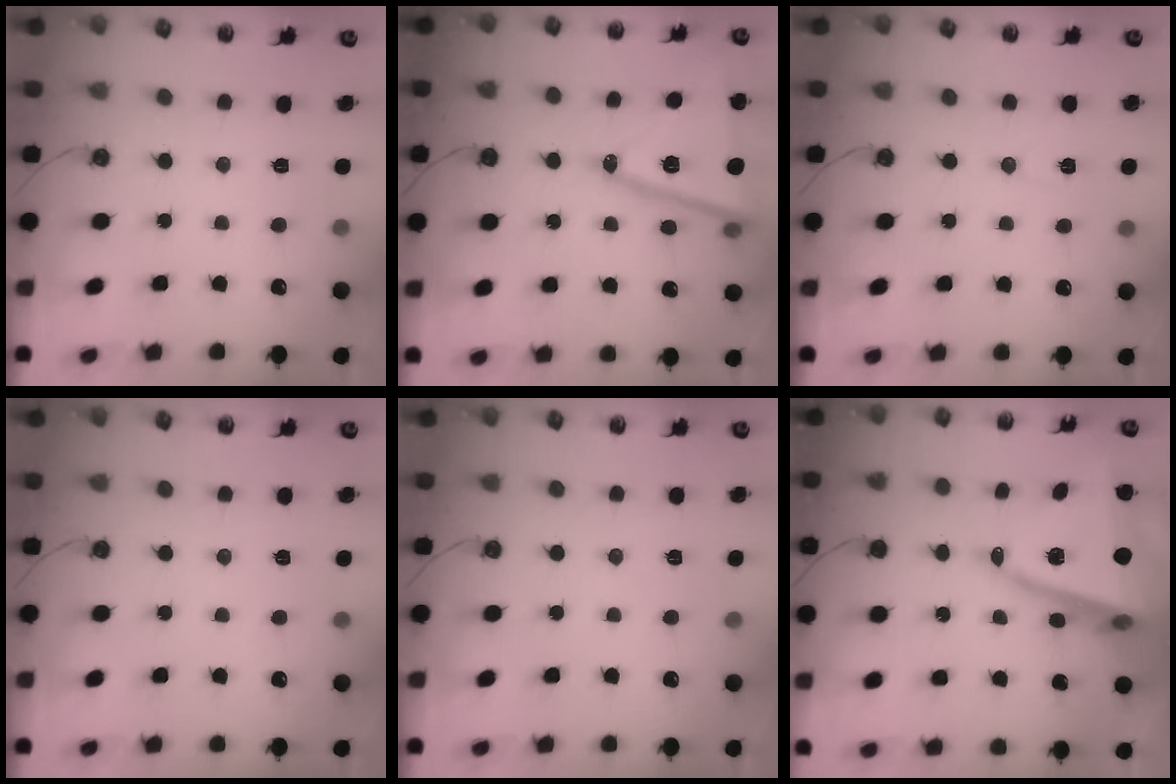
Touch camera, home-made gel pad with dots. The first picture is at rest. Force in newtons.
{"total": 17.7, "press": 17.6, "slide": 2.0}
{"total": 6.1, "press": 5.9, "slide": 1.2}
{"total": 4.3, "press": 1.3, "slide": 4.1}
{"total": 5.9, "press": 4.0, "slide": 4.3}
{"total": 15.5, "press": 15.0, "slide": 4.0}